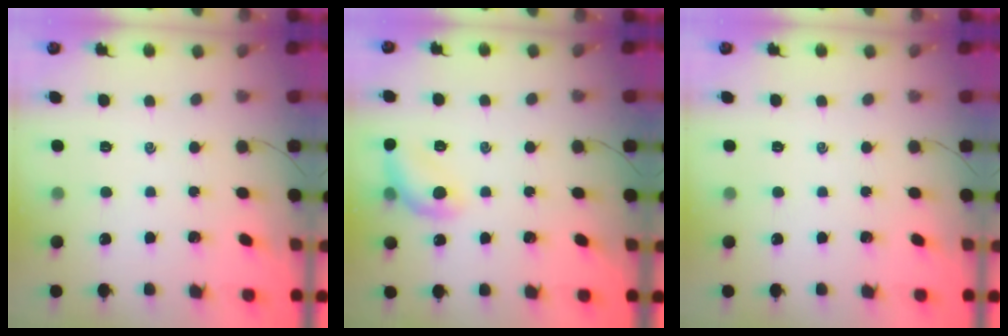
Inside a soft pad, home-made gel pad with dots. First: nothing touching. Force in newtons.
{"total": 10.2, "press": 10.2, "slide": 0.4}
{"total": 0.0}